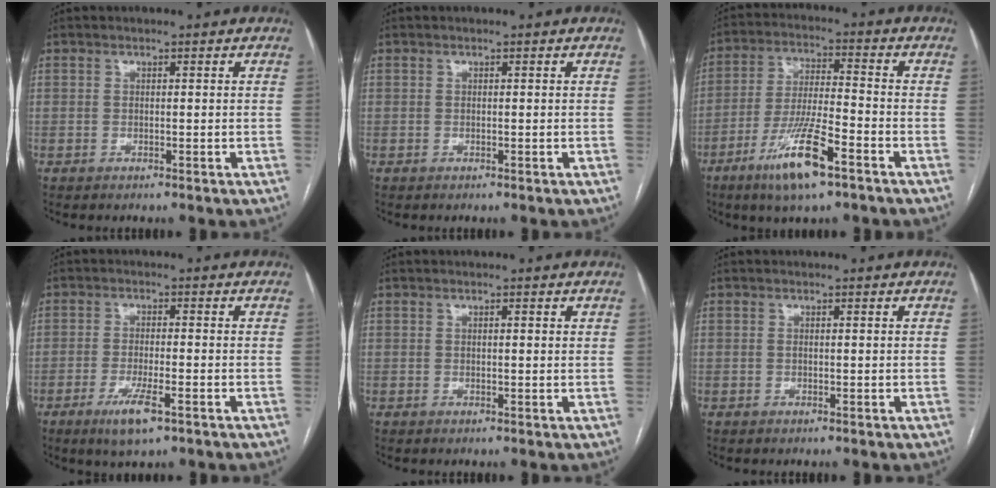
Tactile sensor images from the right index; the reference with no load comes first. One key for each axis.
{"total": 0.0}
{"total": 11.5, "fx": -6.6, "fy": 1.4, "fz": 9.3, "tx": -0.185, "ty": -0.018, "tz": -0.118}
{"total": 5.6, "fx": -3.1, "fy": 0.7, "fz": 4.6, "tx": -0.093, "ty": -0.011, "tz": -0.050}
{"total": 0.6, "fx": 0.3, "fy": 0.1, "fz": 0.5, "tx": -0.012, "ty": 0.002, "tz": 0.006}
{"total": 0.0}